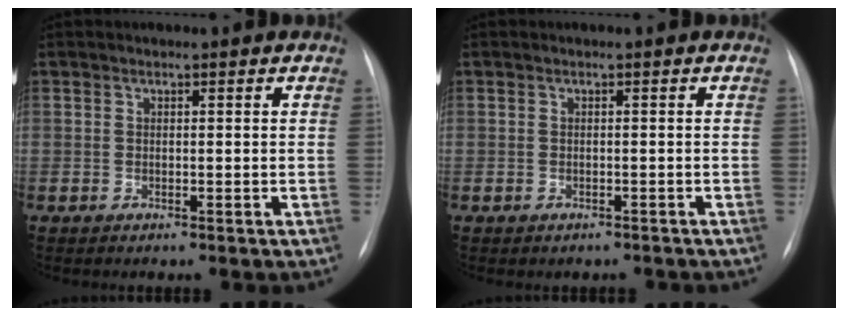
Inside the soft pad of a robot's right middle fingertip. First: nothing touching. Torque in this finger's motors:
{"motor_torque": [0.82, -0.87, 0.05, 0.04]}